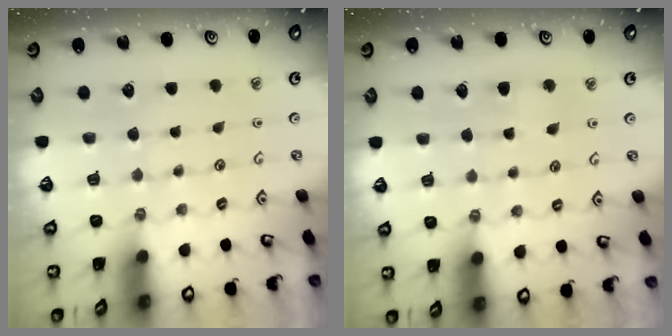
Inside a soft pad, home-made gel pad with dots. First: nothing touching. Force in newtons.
{"total": 2.5, "press": 2.5, "slide": 0.5}